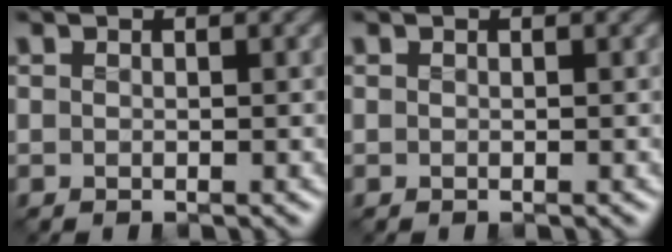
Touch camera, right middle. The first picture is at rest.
{"total": 0.0}